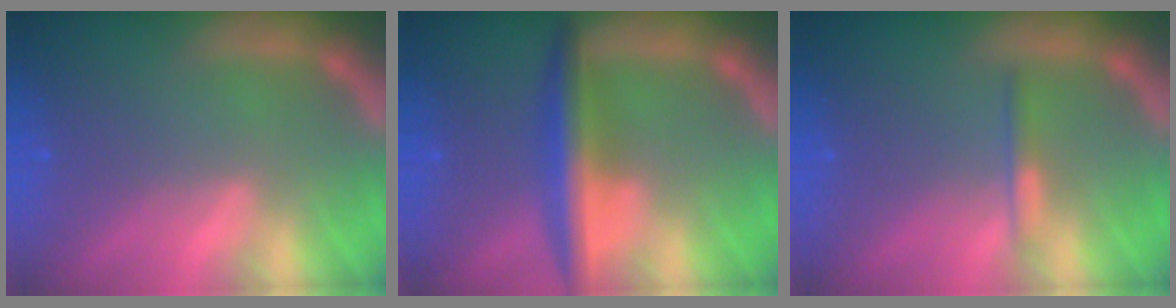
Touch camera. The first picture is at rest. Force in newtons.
{"total": 5.5}
{"total": 1.4}